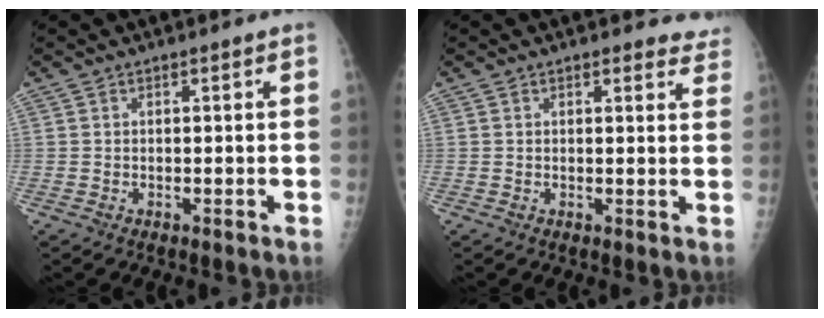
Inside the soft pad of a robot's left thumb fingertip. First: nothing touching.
{"total": 4.9, "force": [4.5, 1.8, 1.1], "torque": [0.021, -0.021, 0.032]}